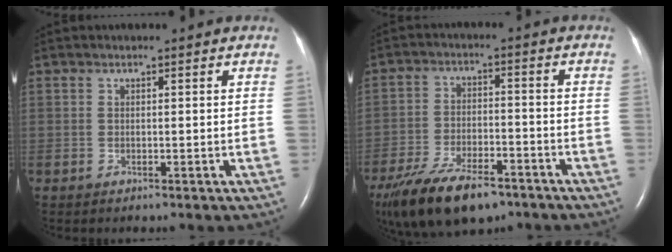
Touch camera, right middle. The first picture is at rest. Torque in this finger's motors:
{"motor_torque": [1.08, -1.06, 0.46, 0.19]}